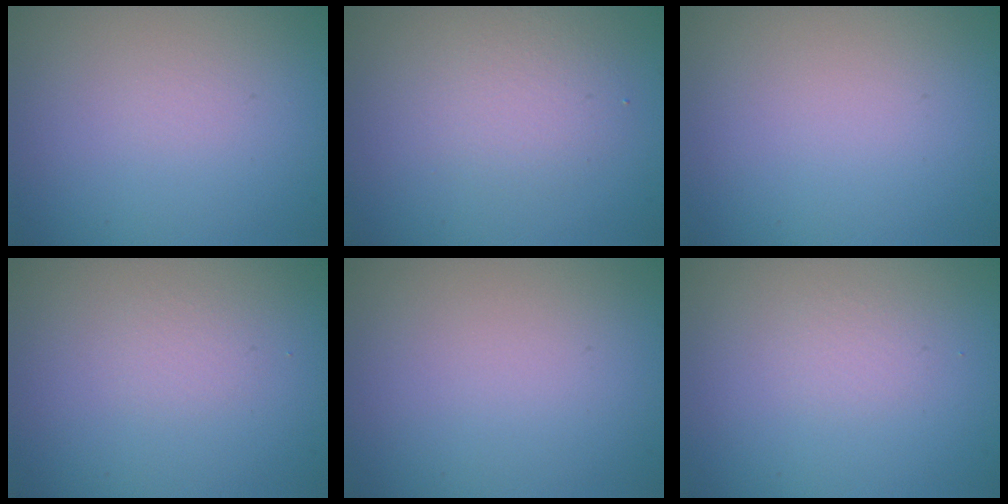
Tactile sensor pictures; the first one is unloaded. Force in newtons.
{"total": 2.1, "press": 2.1, "slide": 0.1}
{"total": 0.0}
{"total": 0.7, "press": 0.7, "slide": 0.0}
{"total": 0.0}
{"total": 0.7, "press": 0.7, "slide": 0.0}